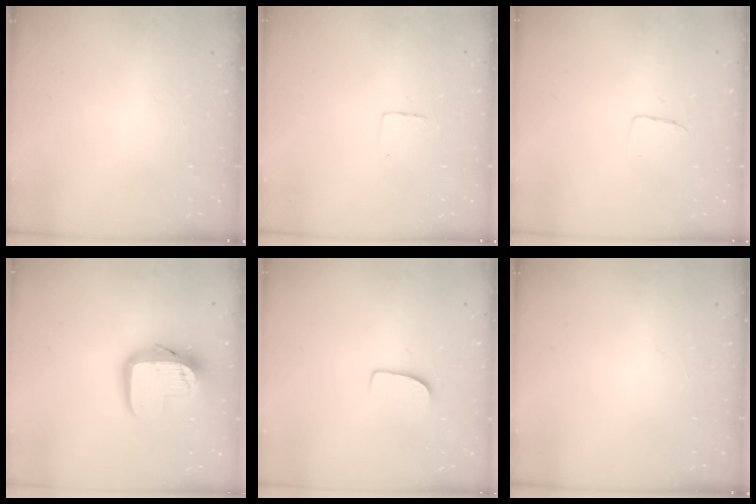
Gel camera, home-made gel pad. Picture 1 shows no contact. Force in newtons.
{"total": 4.3, "press": 4.3, "slide": 0.3}
{"total": 2.9, "press": 2.9, "slide": 0.1}
{"total": 15.1, "press": 15.0, "slide": 1.2}
{"total": 7.7, "press": 7.6, "slide": 0.7}
{"total": 0.0}